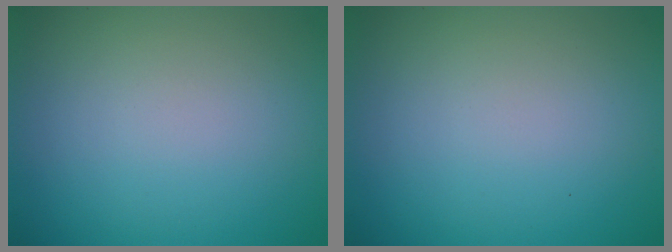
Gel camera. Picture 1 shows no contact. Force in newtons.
{"total": 0.0}